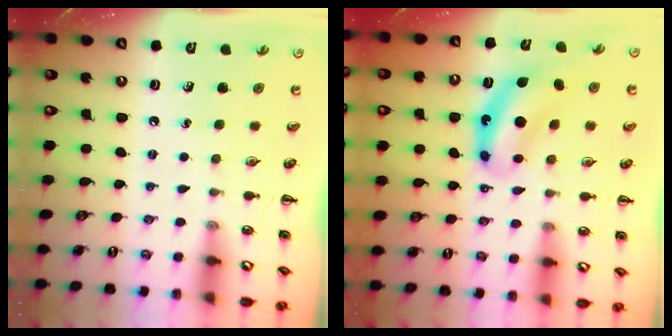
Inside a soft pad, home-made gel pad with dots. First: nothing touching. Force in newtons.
{"total": 7.7, "press": 7.6, "slide": 0.8}